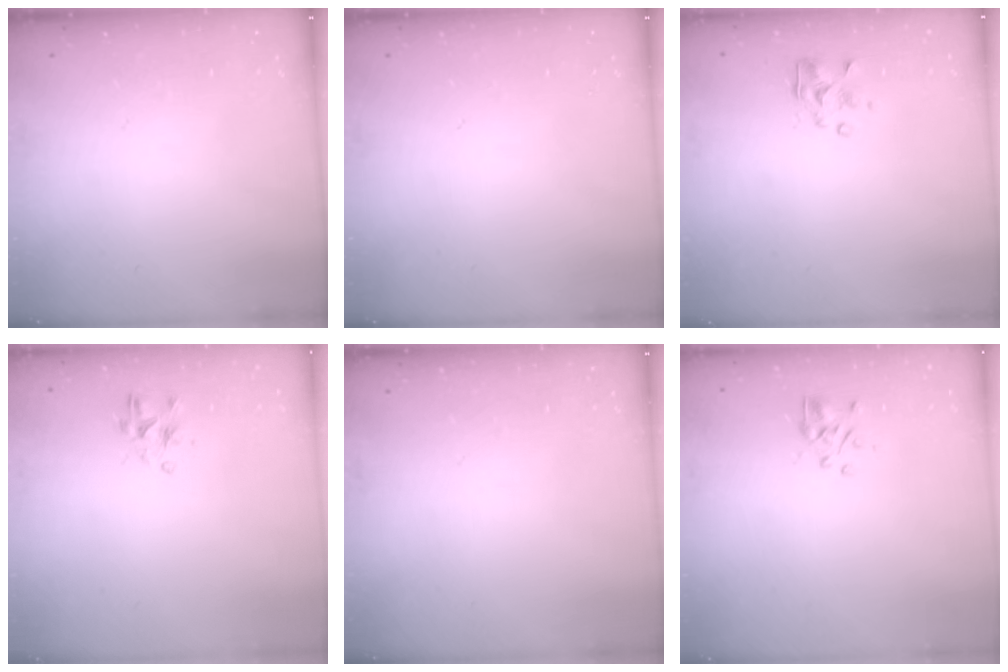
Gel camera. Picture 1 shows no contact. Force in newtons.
{"total": 0.0}
{"total": 2.5, "press": 2.5, "slide": 0.2}
{"total": 2.8, "press": 2.7, "slide": 0.7}
{"total": 0.0}
{"total": 2.3, "press": 2.1, "slide": 0.9}